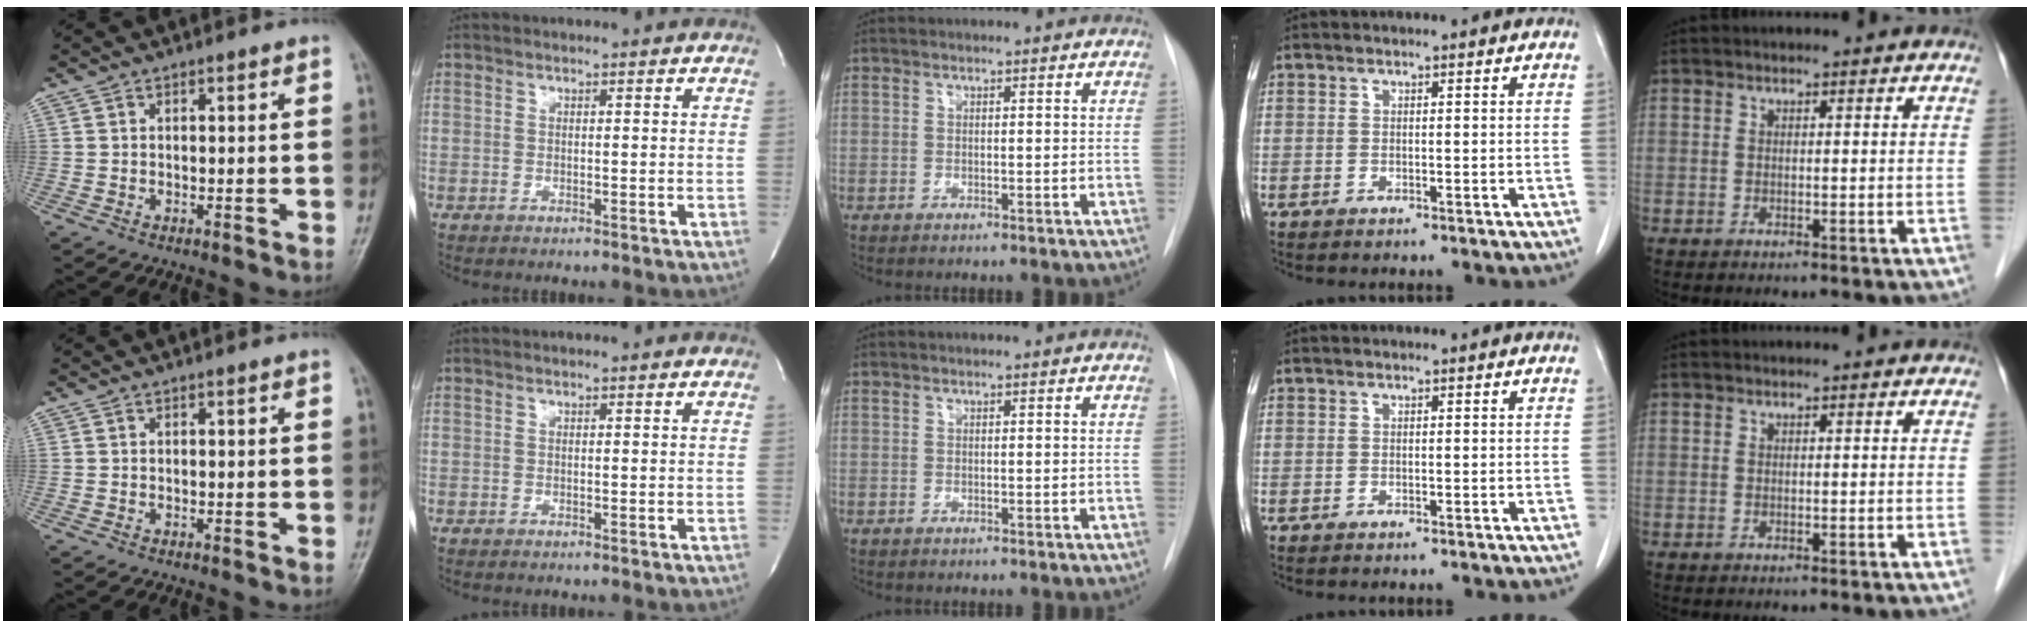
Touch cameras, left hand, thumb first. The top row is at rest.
{}